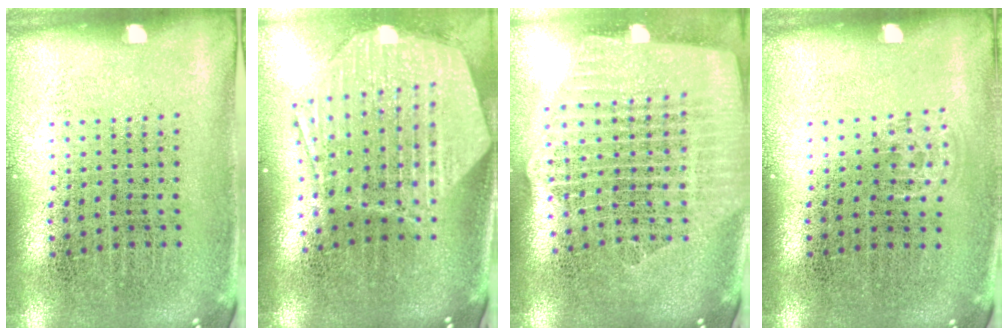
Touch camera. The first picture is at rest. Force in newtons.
{"total": 2.9, "press": 2.3, "slide": 1.8}
{"total": 2.6, "press": 2.2, "slide": 1.4}
{"total": 0.5, "press": 0.5, "slide": 0.3}